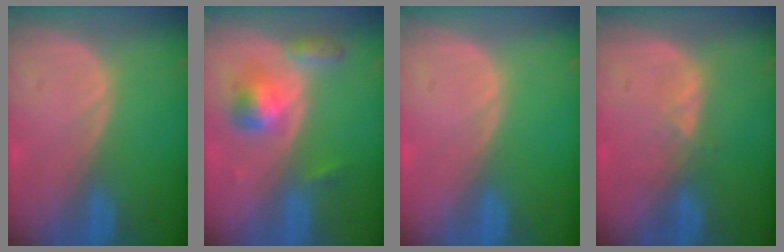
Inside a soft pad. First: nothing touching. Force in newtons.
{"total": 5.2, "press": 4.9, "slide": 1.7}
{"total": 0.0}
{"total": 1.6, "press": 1.6, "slide": 0.3}